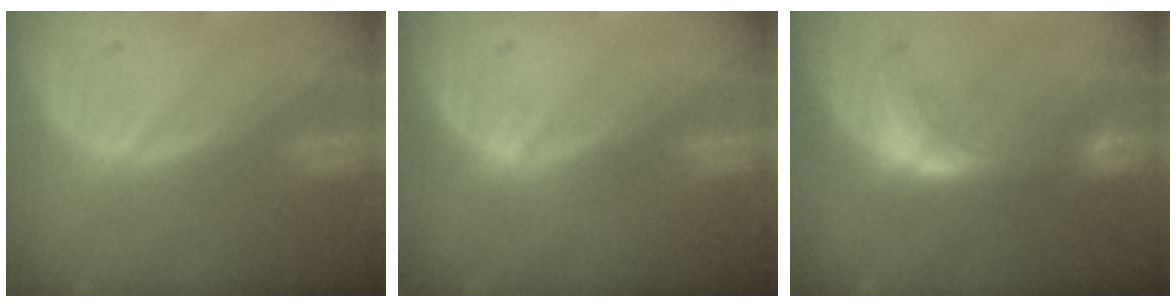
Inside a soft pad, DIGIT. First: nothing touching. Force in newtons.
{"total": 0.6, "press": 0.4, "slide": 0.5}
{"total": 7.4, "press": 6.8, "slide": 2.8}